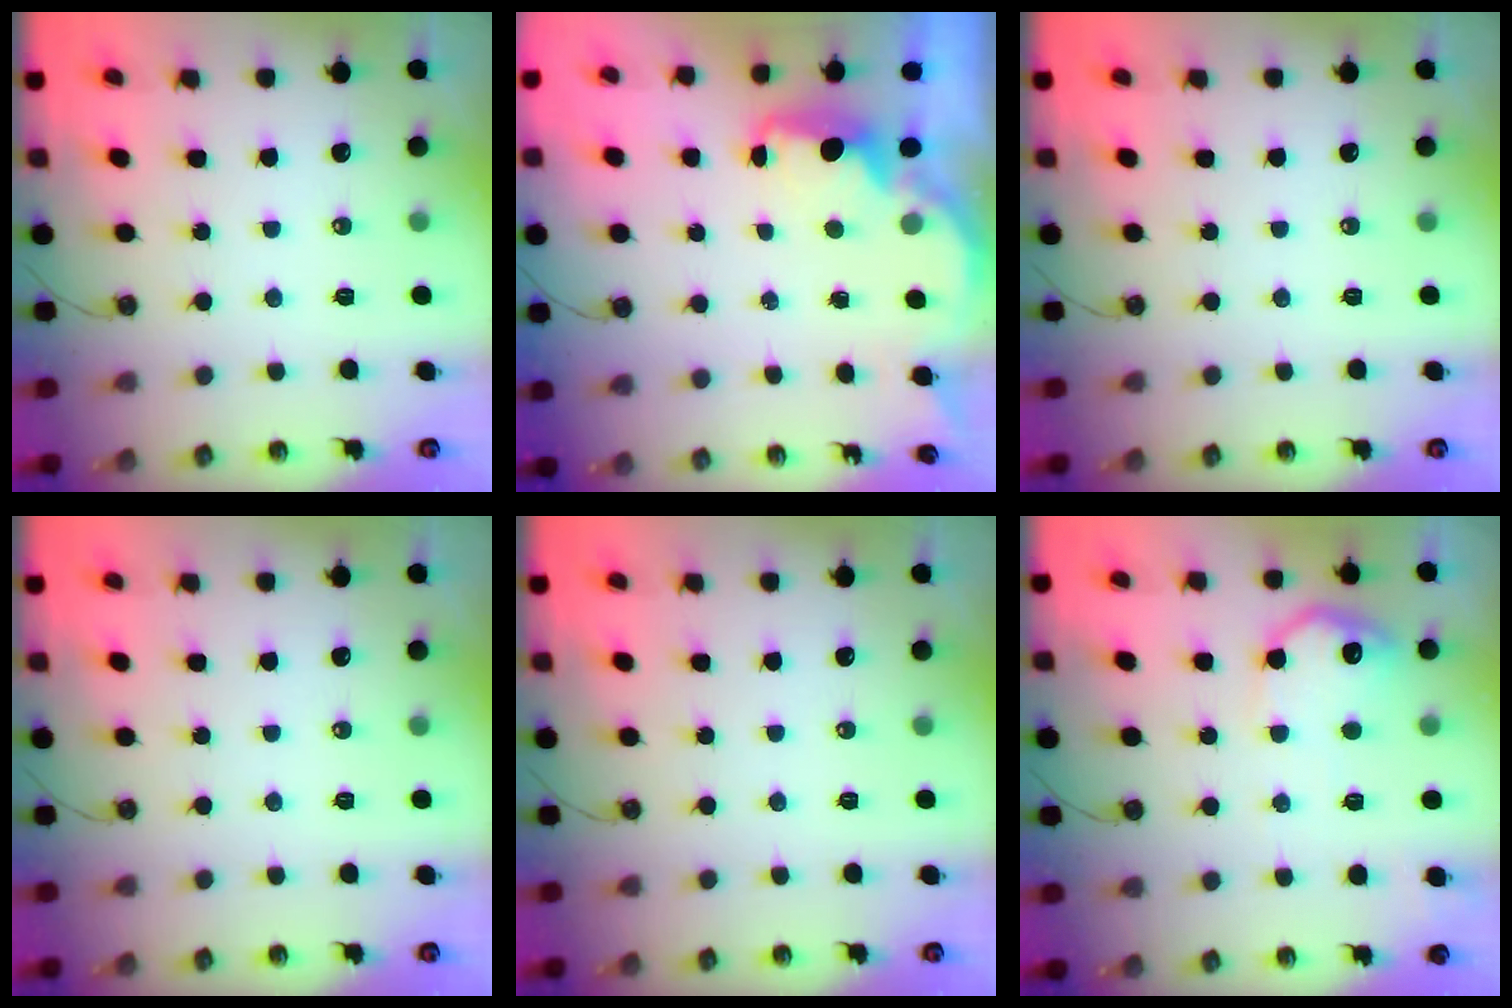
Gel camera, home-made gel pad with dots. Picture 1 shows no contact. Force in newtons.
{"total": 2.6, "press": 2.5, "slide": 0.8}
{"total": 0.0}
{"total": 0.0}
{"total": 0.0}
{"total": 12.2, "press": 12.2, "slide": 0.4}